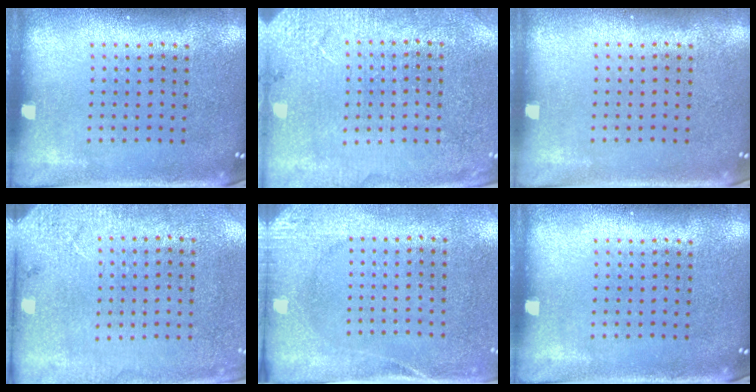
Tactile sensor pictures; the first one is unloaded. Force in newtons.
{"total": 2.7, "press": 2.7, "slide": 0.1}
{"total": 0.0}
{"total": 2.7, "press": 2.2, "slide": 1.5}
{"total": 2.7, "press": 2.1, "slide": 1.7}
{"total": 0.0}